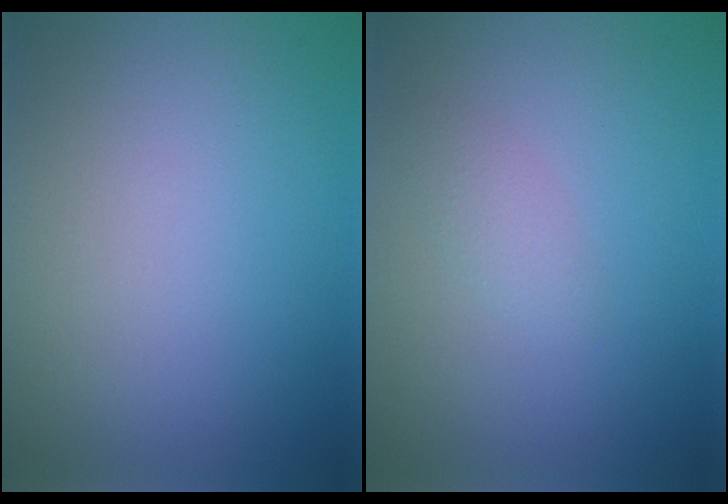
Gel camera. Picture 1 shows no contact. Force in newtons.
{"total": 1.1, "press": 1.1, "slide": 0.0}